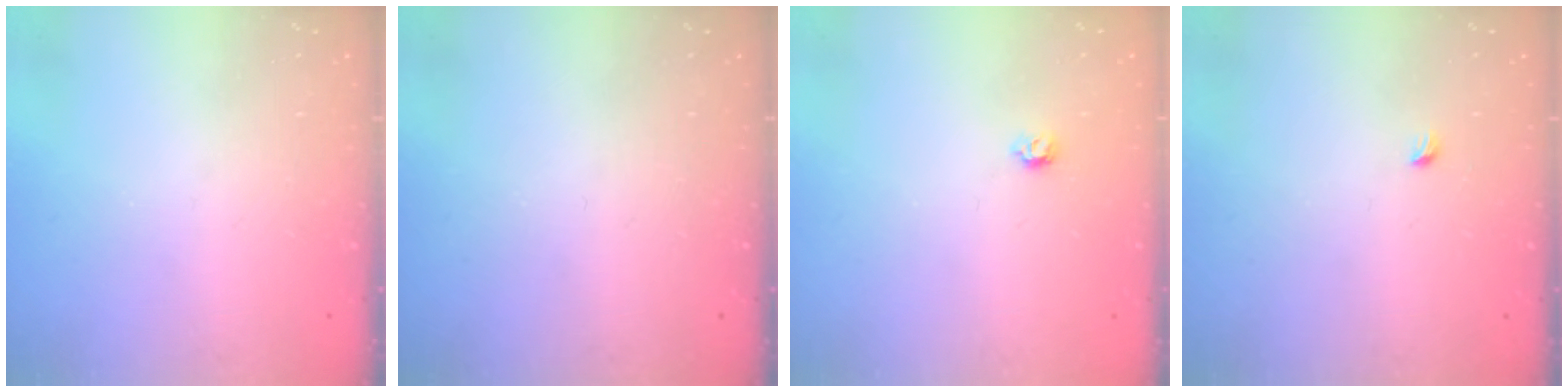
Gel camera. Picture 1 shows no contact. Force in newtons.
{"total": 0.0}
{"total": 3.8, "press": 3.7, "slide": 0.6}
{"total": 2.7, "press": 2.6, "slide": 0.6}